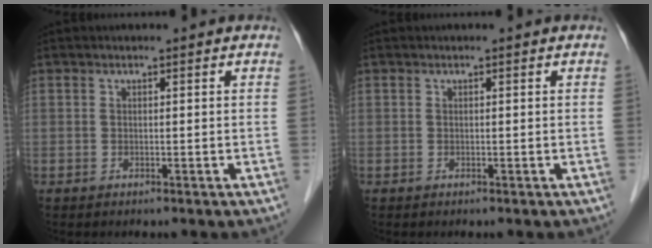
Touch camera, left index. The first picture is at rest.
{"total": 0.0}